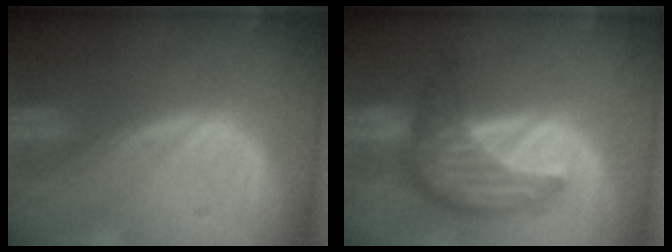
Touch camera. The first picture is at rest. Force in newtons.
{"total": 7.9, "press": 7.6, "slide": 2.2}